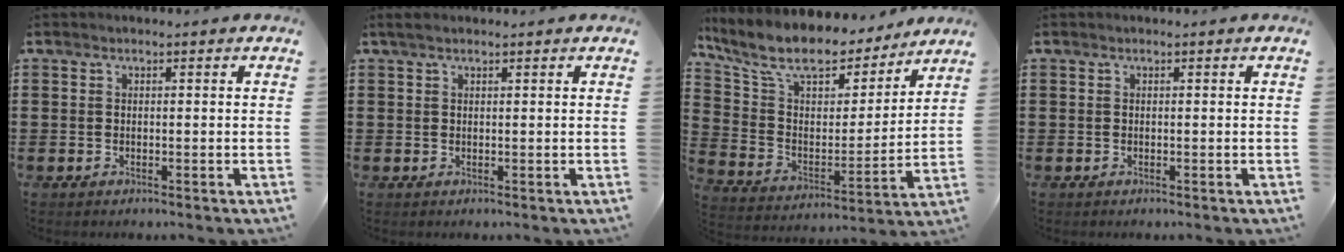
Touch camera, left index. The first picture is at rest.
{"total": 0.8, "force": [0.5, 0.3, 0.5], "torque": [-0.011, 0.002, 0.009]}
{"total": 10.2, "force": [8.5, 3.3, 4.4], "torque": [-0.122, -0.056, 0.146]}
{"total": 0.0}